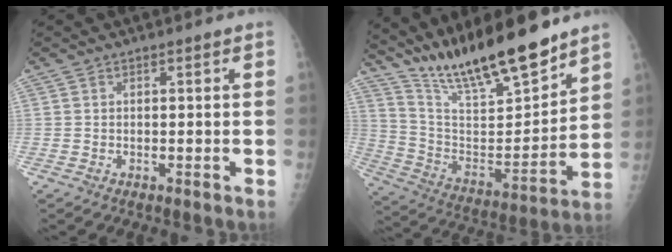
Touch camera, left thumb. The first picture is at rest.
{"total": 21.4, "force": [17.5, 4.2, 11.5], "torque": [-0.171, -0.095, 0.313]}